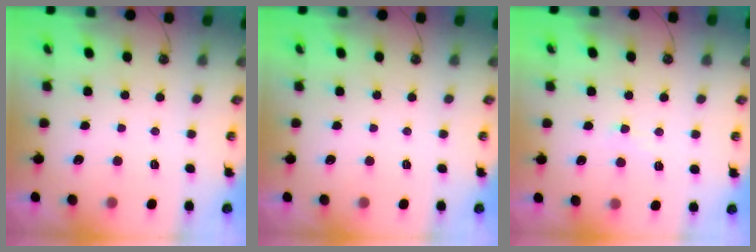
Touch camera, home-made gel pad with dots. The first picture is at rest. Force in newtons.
{"total": 0.0}
{"total": 3.4, "press": 3.4, "slide": 0.4}